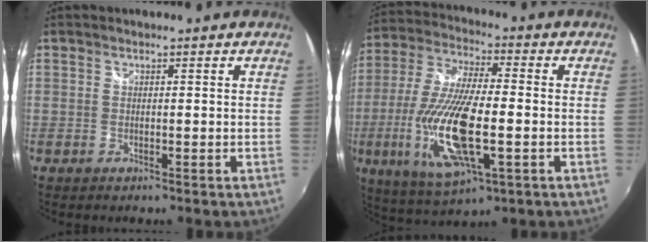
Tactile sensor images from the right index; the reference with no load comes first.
{"total": 19.0, "force": [-4.6, 5.6, 17.6], "torque": [-0.368, -0.020, -0.085]}